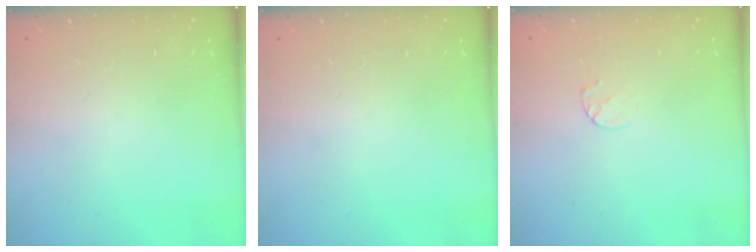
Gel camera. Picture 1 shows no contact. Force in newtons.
{"total": 0.0}
{"total": 4.6, "press": 4.6, "slide": 0.5}